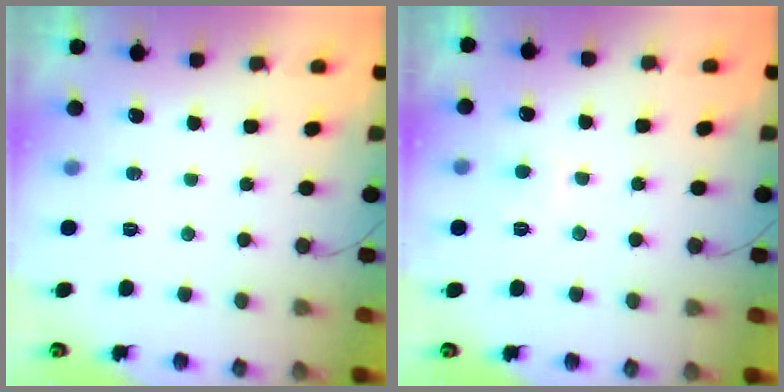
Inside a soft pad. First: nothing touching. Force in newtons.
{"total": 4.7, "press": 4.7, "slide": 0.2}